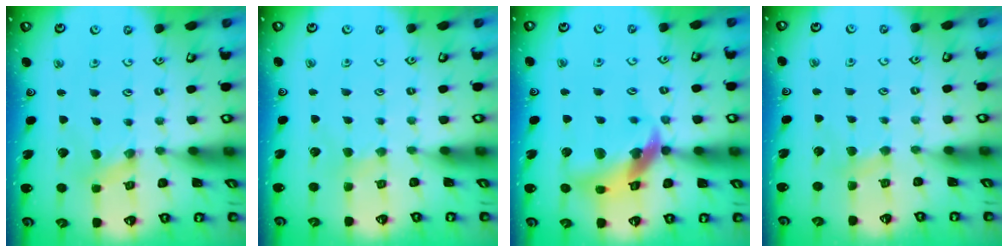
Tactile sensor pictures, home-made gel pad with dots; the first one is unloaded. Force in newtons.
{"total": 1.8, "press": 1.8, "slide": 0.3}
{"total": 14.5, "press": 14.4, "slide": 1.8}
{"total": 2.5, "press": 2.5, "slide": 0.4}